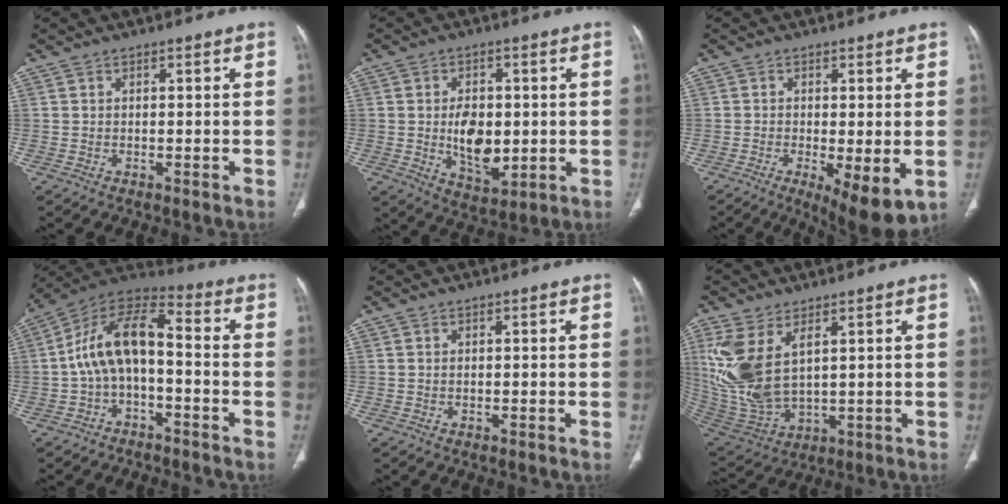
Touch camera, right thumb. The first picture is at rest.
{"total": 9.9, "force": [-0.3, 6.0, 7.9], "torque": [-0.105, -0.009, 0.007]}
{"total": 9.2, "force": [-2.5, 2.8, 8.4], "torque": [-0.125, -0.023, -0.034]}
{"total": 12.6, "force": [-1.7, 6.5, 10.6], "torque": [-0.187, 0.059, -0.039]}
{"total": 0.0}
{"total": 14.8, "force": [4.6, 7.8, 11.7], "torque": [-0.263, -0.015, 0.115]}